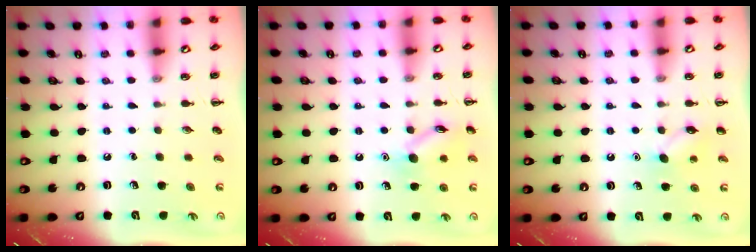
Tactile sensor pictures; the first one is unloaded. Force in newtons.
{"total": 10.6, "press": 10.6, "slide": 0.4}
{"total": 7.2, "press": 6.9, "slide": 1.8}